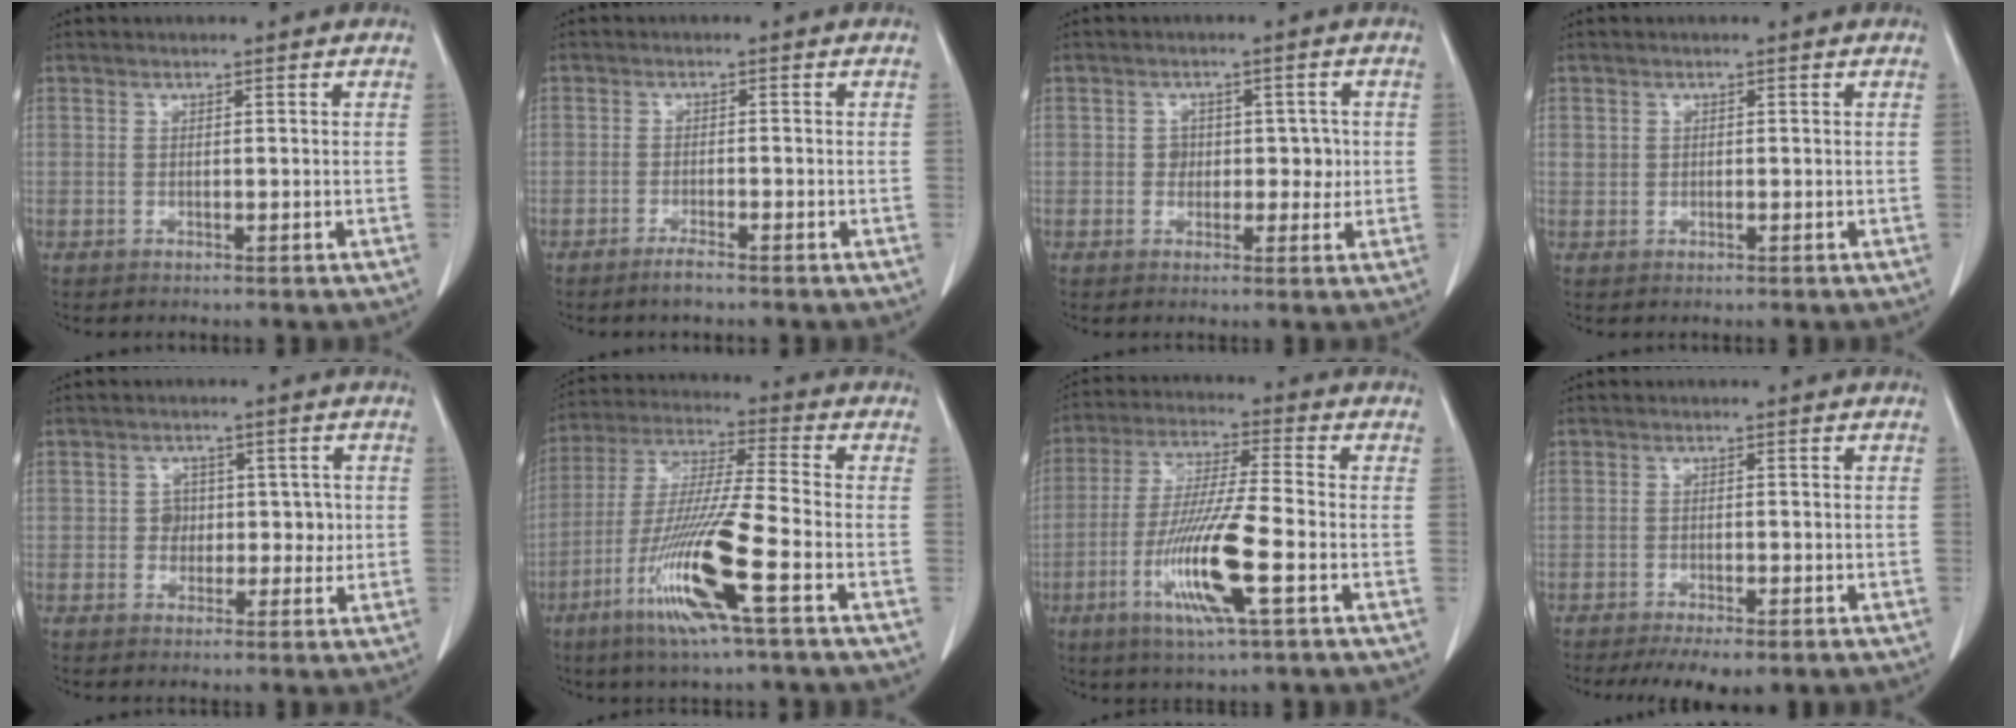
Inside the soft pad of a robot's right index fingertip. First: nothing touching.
{"total": 2.1, "force": [-1.7, 0.1, 1.2], "torque": [-0.028, -0.004, -0.031]}
{"total": 4.0, "force": [0.0, 3.1, 2.5], "torque": [-0.015, 0.012, 0.001]}
{"total": 1.0, "force": [0.3, 0.9, 0.3], "torque": [0.002, 0.007, 0.004]}
{"total": 4.0, "force": [0.1, 3.6, 1.9], "torque": [-0.005, 0.016, 0.000]}
{"total": 15.4, "force": [-6.7, -0.1, 13.8], "torque": [-0.285, -0.023, -0.130]}
{"total": 13.3, "force": [-4.6, 0.6, 12.5], "torque": [-0.250, -0.019, -0.087]}
{"total": 6.6, "force": [-4.8, 2.1, 4.1], "torque": [-0.055, -0.011, -0.067]}